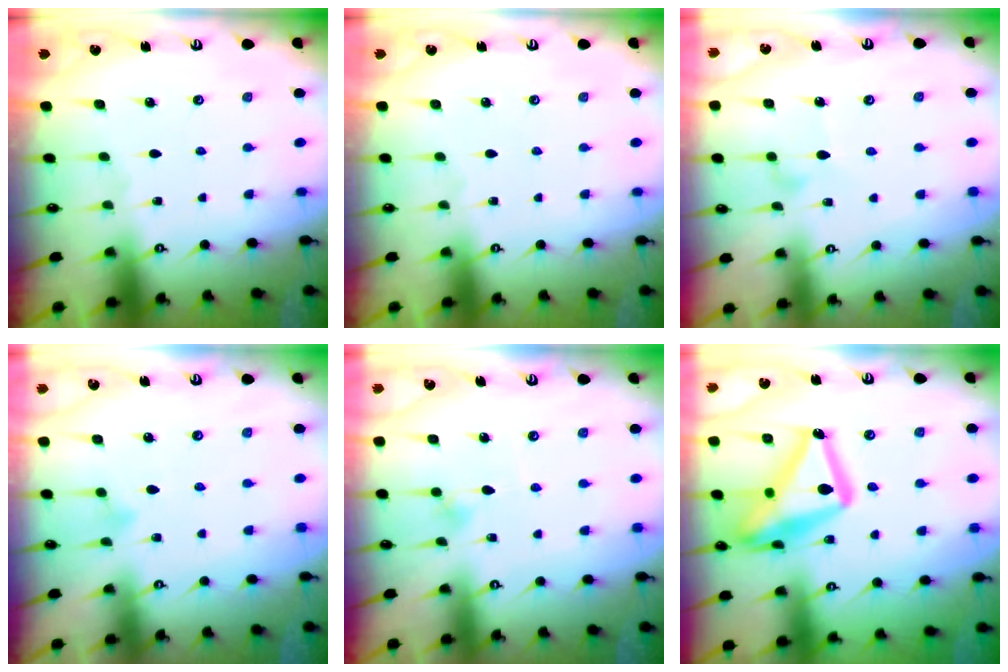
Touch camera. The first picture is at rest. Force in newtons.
{"total": 0.0}
{"total": 6.1, "press": 6.1, "slide": 0.4}
{"total": 4.7, "press": 4.7, "slide": 0.5}
{"total": 4.9, "press": 4.7, "slide": 1.4}
{"total": 20.4, "press": 20.4, "slide": 1.4}